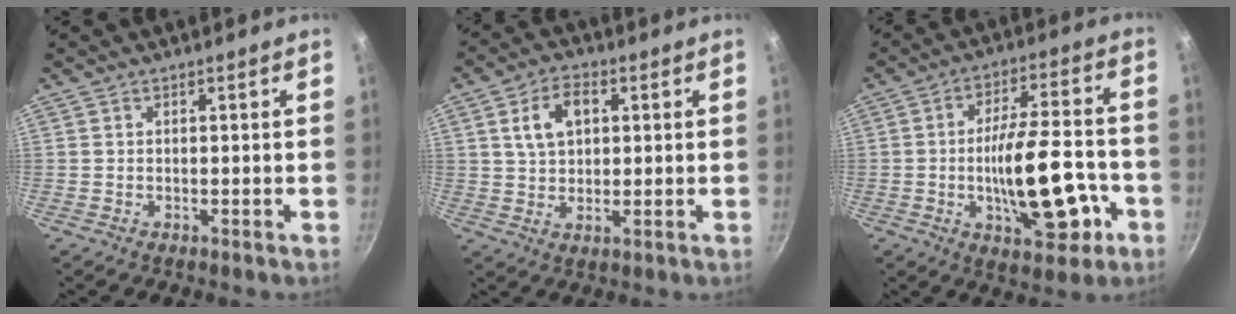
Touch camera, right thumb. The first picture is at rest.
{"total": 8.3, "force": [2.4, 5.1, 6.1], "torque": [-0.095, 0.004, 0.039]}
{"total": 17.4, "force": [-4.9, 7.0, 15.2], "torque": [-0.214, 0.035, -0.064]}